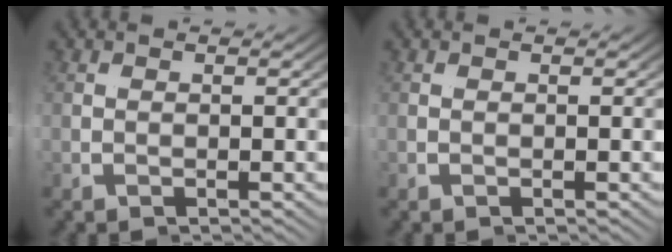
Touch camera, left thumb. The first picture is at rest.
{"total": 0.0}